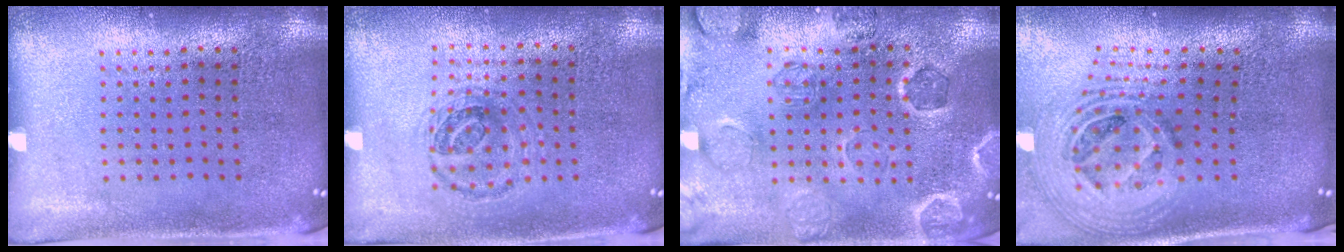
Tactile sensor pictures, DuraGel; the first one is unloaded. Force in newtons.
{"total": 1.0, "press": 1.0, "slide": 0.3}
{"total": 1.0, "press": 0.9, "slide": 0.3}
{"total": 2.7, "press": 1.9, "slide": 1.9}